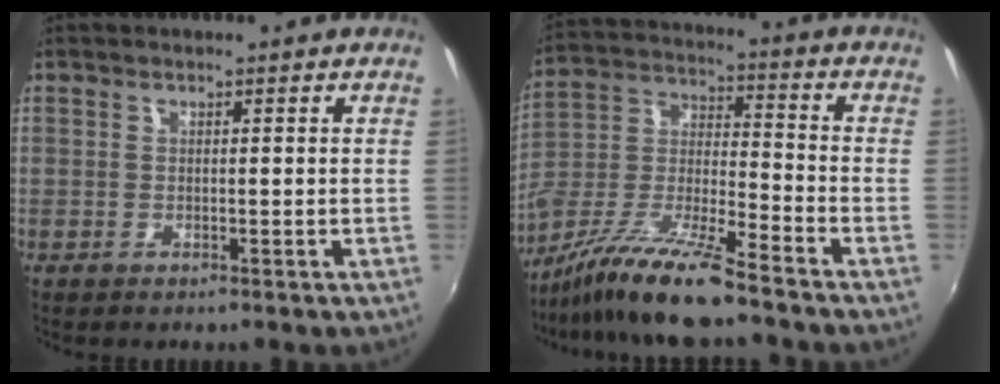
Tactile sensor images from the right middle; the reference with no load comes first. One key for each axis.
{"total": 14.0, "fx": -10.8, "fy": 1.0, "fz": 8.8, "tx": -0.187, "ty": -0.011, "tz": -0.213}